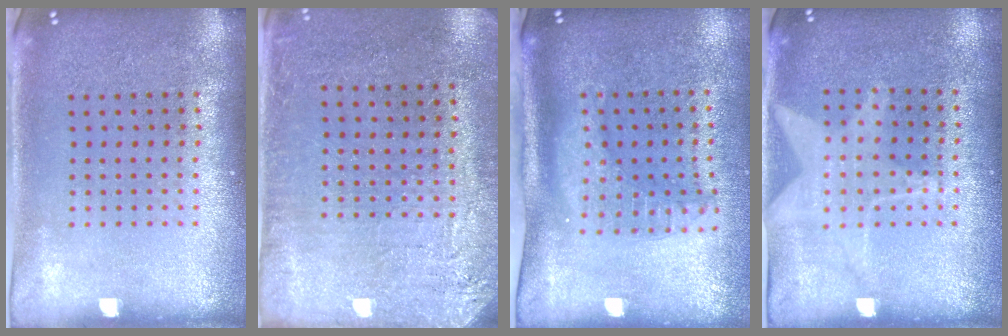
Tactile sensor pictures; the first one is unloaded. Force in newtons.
{"total": 2.8, "press": 2.6, "slide": 1.1}
{"total": 2.0, "press": 1.5, "slide": 1.3}
{"total": 1.1, "press": 0.9, "slide": 0.6}